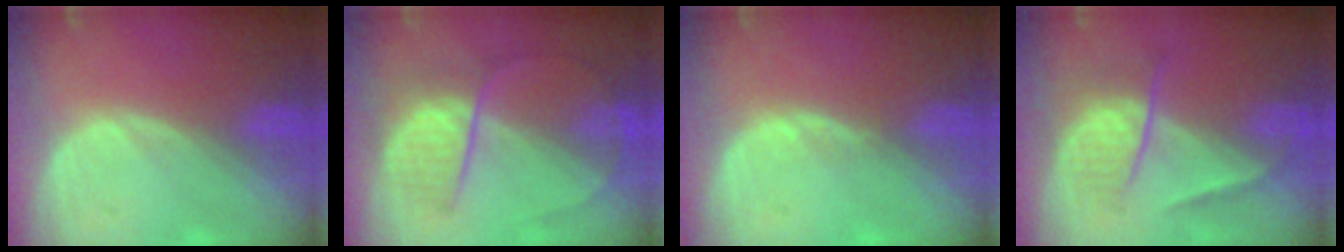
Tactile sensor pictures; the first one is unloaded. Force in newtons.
{"total": 6.9, "press": 6.6, "slide": 1.7}
{"total": 0.7, "press": 0.7, "slide": 0.2}
{"total": 6.7, "press": 5.8, "slide": 3.4}